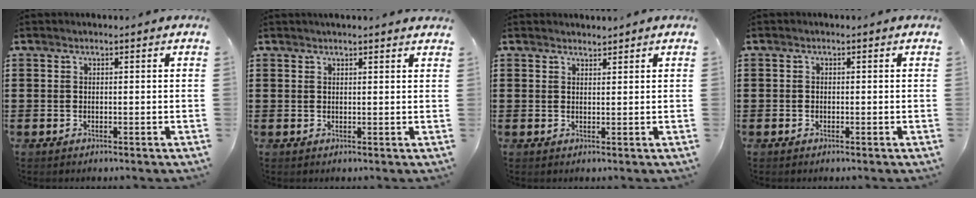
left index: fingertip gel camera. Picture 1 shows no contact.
{"total": 1.4, "force": [1.3, 0.1, 0.5], "torque": [-0.012, 0.000, 0.026]}
{"total": 1.4, "force": [1.3, 0.3, -0.1], "torque": [-0.002, 0.000, 0.027]}
{"total": 0.6, "force": [-0.4, 0.4, 0.1], "torque": [-0.003, 0.001, -0.009]}